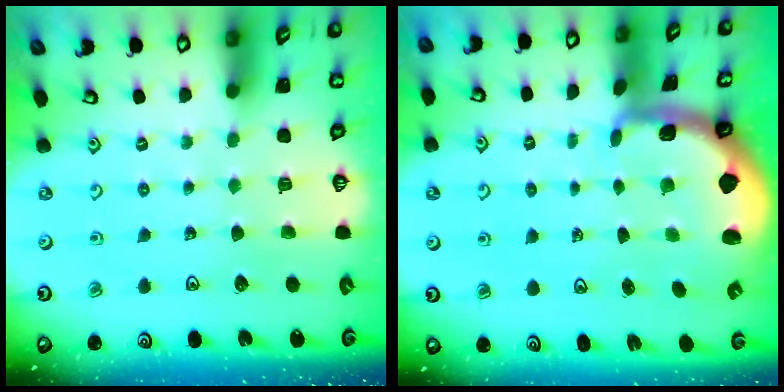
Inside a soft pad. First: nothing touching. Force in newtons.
{"total": 1.7, "press": 1.7, "slide": 0.3}